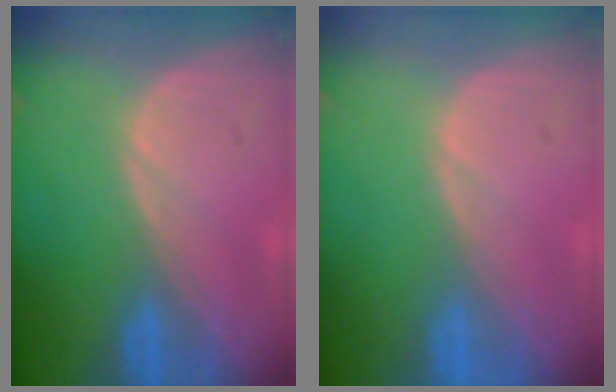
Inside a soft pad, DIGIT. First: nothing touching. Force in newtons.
{"total": 0.0}